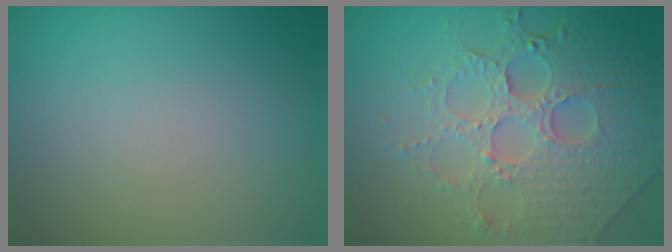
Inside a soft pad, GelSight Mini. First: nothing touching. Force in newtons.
{"total": 8.2, "press": 6.0, "slide": 5.6}